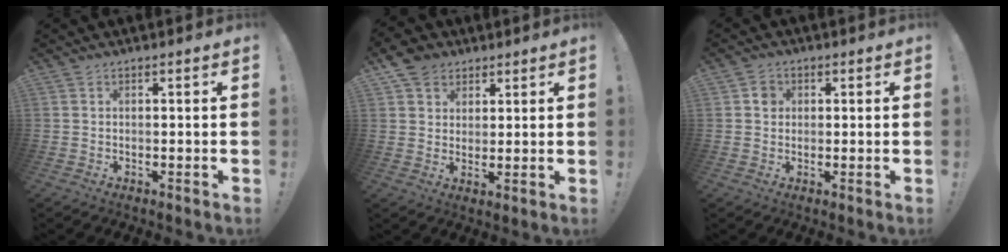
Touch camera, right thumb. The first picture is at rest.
{"total": 7.9, "force": [5.0, 5.8, 1.8], "torque": [-0.028, -0.029, 0.101]}
{"total": 3.0, "force": [0.6, 2.8, 1.0], "torque": [-0.001, -0.002, 0.008]}